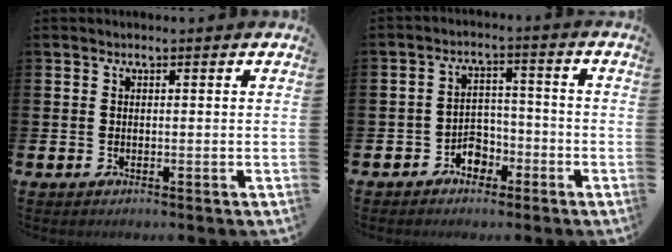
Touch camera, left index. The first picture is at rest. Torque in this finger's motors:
{"motor_torque": [0.07, 0.21, 0.05, 0.03]}